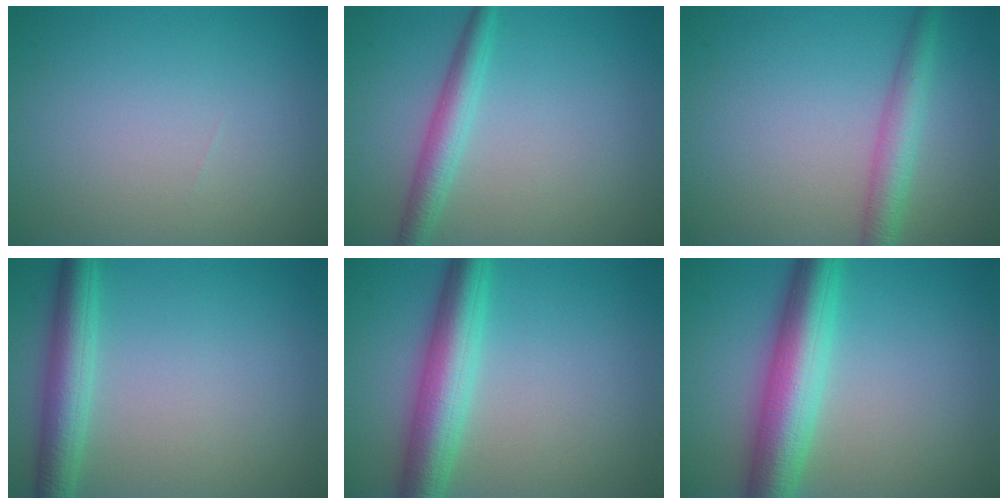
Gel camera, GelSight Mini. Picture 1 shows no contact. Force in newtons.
{"total": 2.9, "press": 2.9, "slide": 0.0}
{"total": 3.2, "press": 3.2, "slide": 0.1}
{"total": 4.2, "press": 4.2, "slide": 0.2}
{"total": 6.0, "press": 6.0, "slide": 0.1}
{"total": 7.3, "press": 7.3, "slide": 0.1}